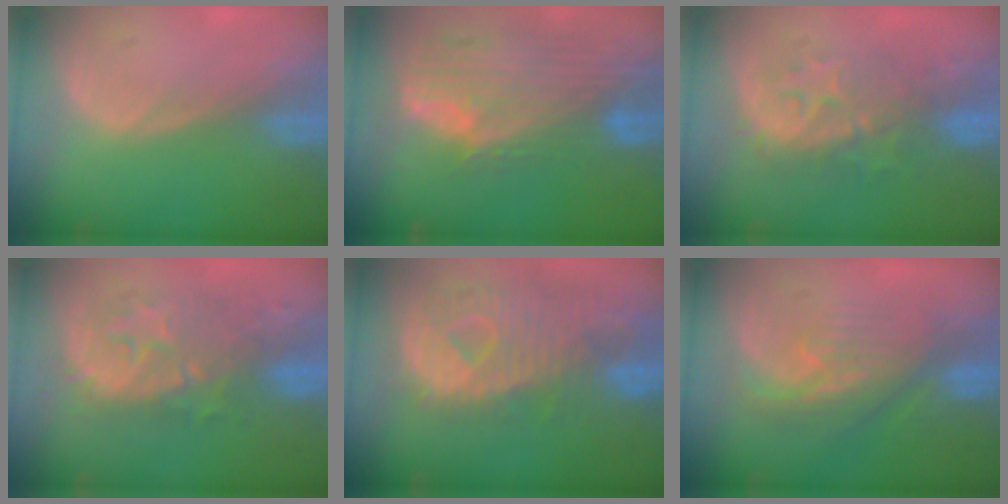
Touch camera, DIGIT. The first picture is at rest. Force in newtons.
{"total": 11.9, "press": 10.2, "slide": 6.2}
{"total": 8.5, "press": 8.4, "slide": 1.3}
{"total": 9.0, "press": 8.9, "slide": 1.1}
{"total": 12.4, "press": 10.7, "slide": 6.3}
{"total": 7.9, "press": 7.4, "slide": 2.9}